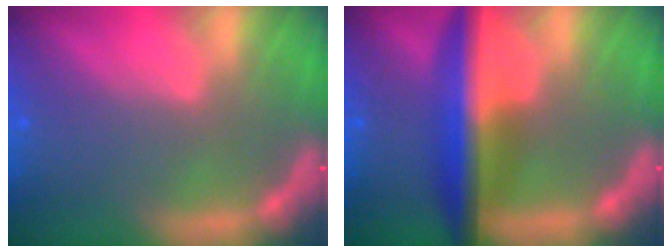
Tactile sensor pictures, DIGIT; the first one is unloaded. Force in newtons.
{"total": 7.5}